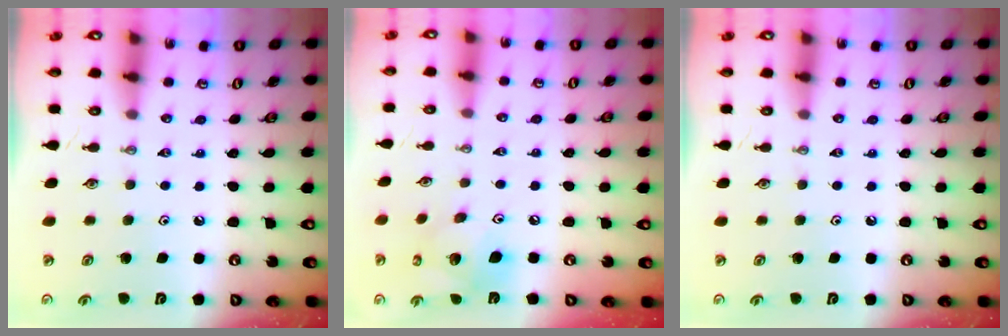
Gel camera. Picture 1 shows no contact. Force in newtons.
{"total": 14.7, "press": 14.4, "slide": 2.6}
{"total": 0.0}